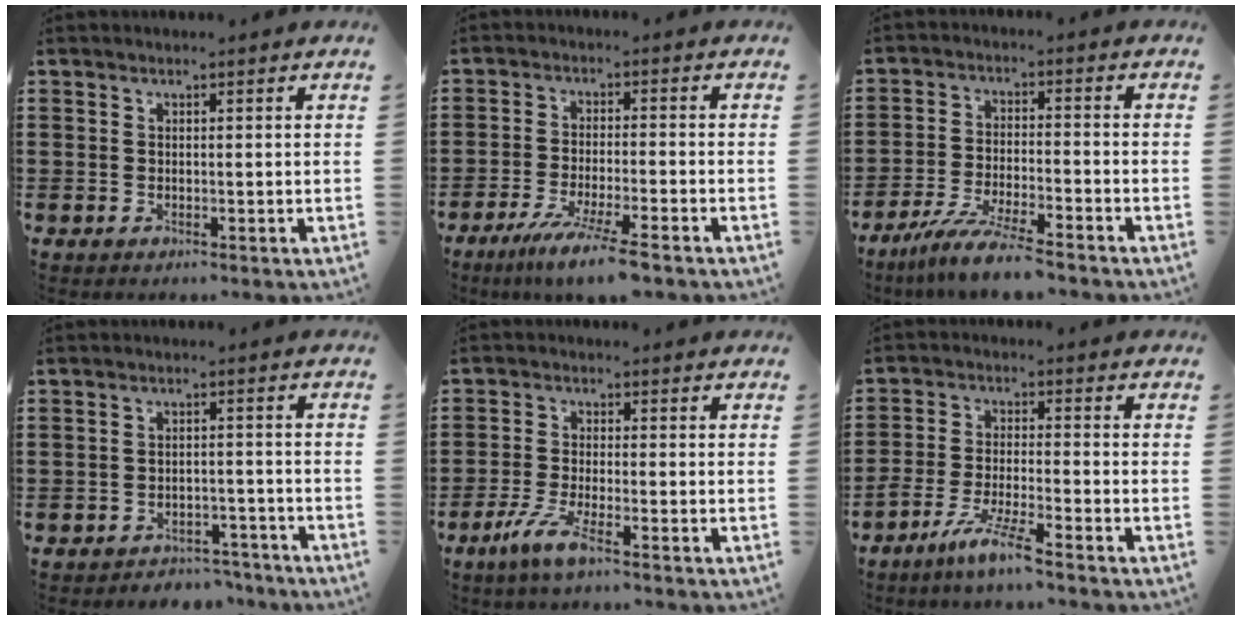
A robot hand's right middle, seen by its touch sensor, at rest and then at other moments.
{"total": 6.7, "force": [-5.2, 0.0, 4.2], "torque": [-0.085, -0.018, -0.095]}
{"total": 7.0, "force": [-6.1, -0.1, 3.4], "torque": [-0.076, -0.013, -0.118]}
{"total": 3.4, "force": [-3.4, 0.6, -0.2], "torque": [-0.003, 0.003, -0.073]}
{"total": 5.1, "force": [-3.2, 0.6, 3.9], "torque": [-0.090, -0.011, -0.062]}
{"total": 6.4, "force": [-5.2, -0.2, 3.6], "torque": [-0.083, -0.018, -0.102]}